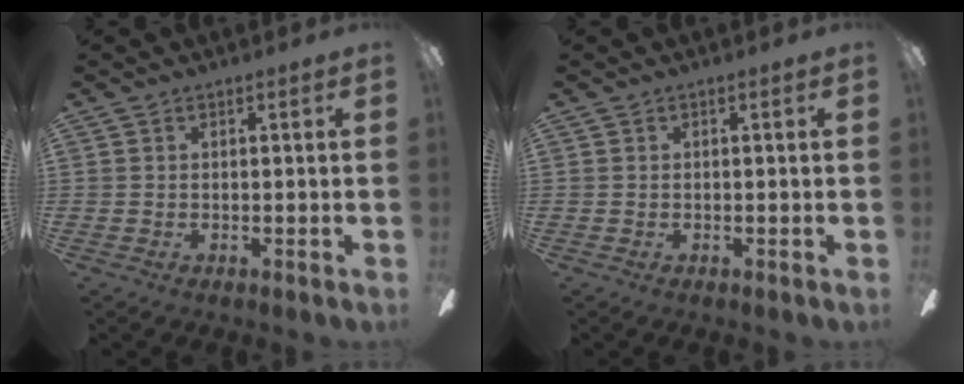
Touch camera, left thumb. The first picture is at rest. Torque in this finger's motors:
{"motor_torque": [0.00, 0.00, 0.03, 0.03, 0.00]}